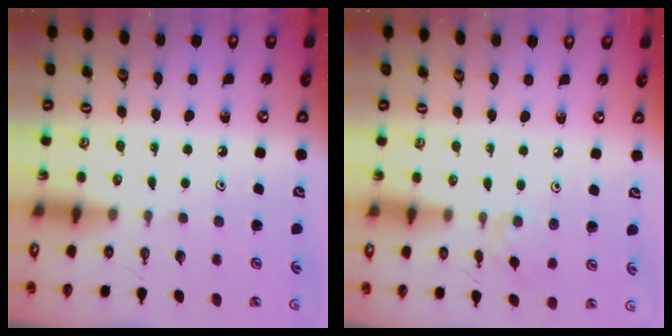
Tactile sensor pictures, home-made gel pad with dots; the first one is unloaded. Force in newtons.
{"total": 2.1, "press": 2.1, "slide": 0.4}